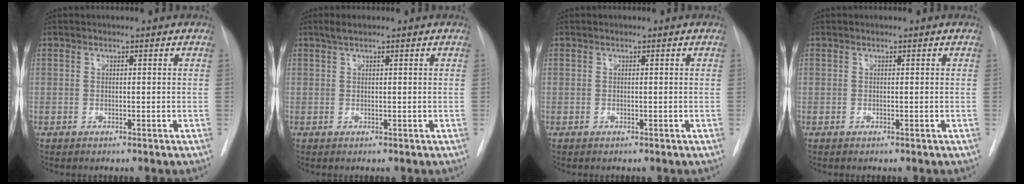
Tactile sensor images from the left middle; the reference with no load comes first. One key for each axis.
{"total": 1.4, "fx": 1.0, "fy": 0.2, "fz": 0.9, "tx": -0.024, "ty": 0.008, "tz": 0.022}
{"total": 0.0}
{"total": 0.0}